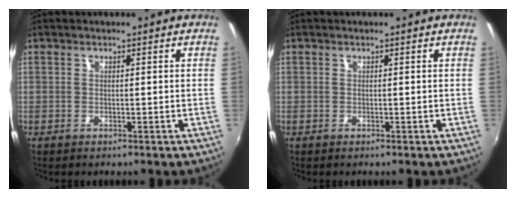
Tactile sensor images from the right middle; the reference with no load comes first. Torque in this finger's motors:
{"motor_torque": [-0.12, 0.07, -0.01, 0.00]}